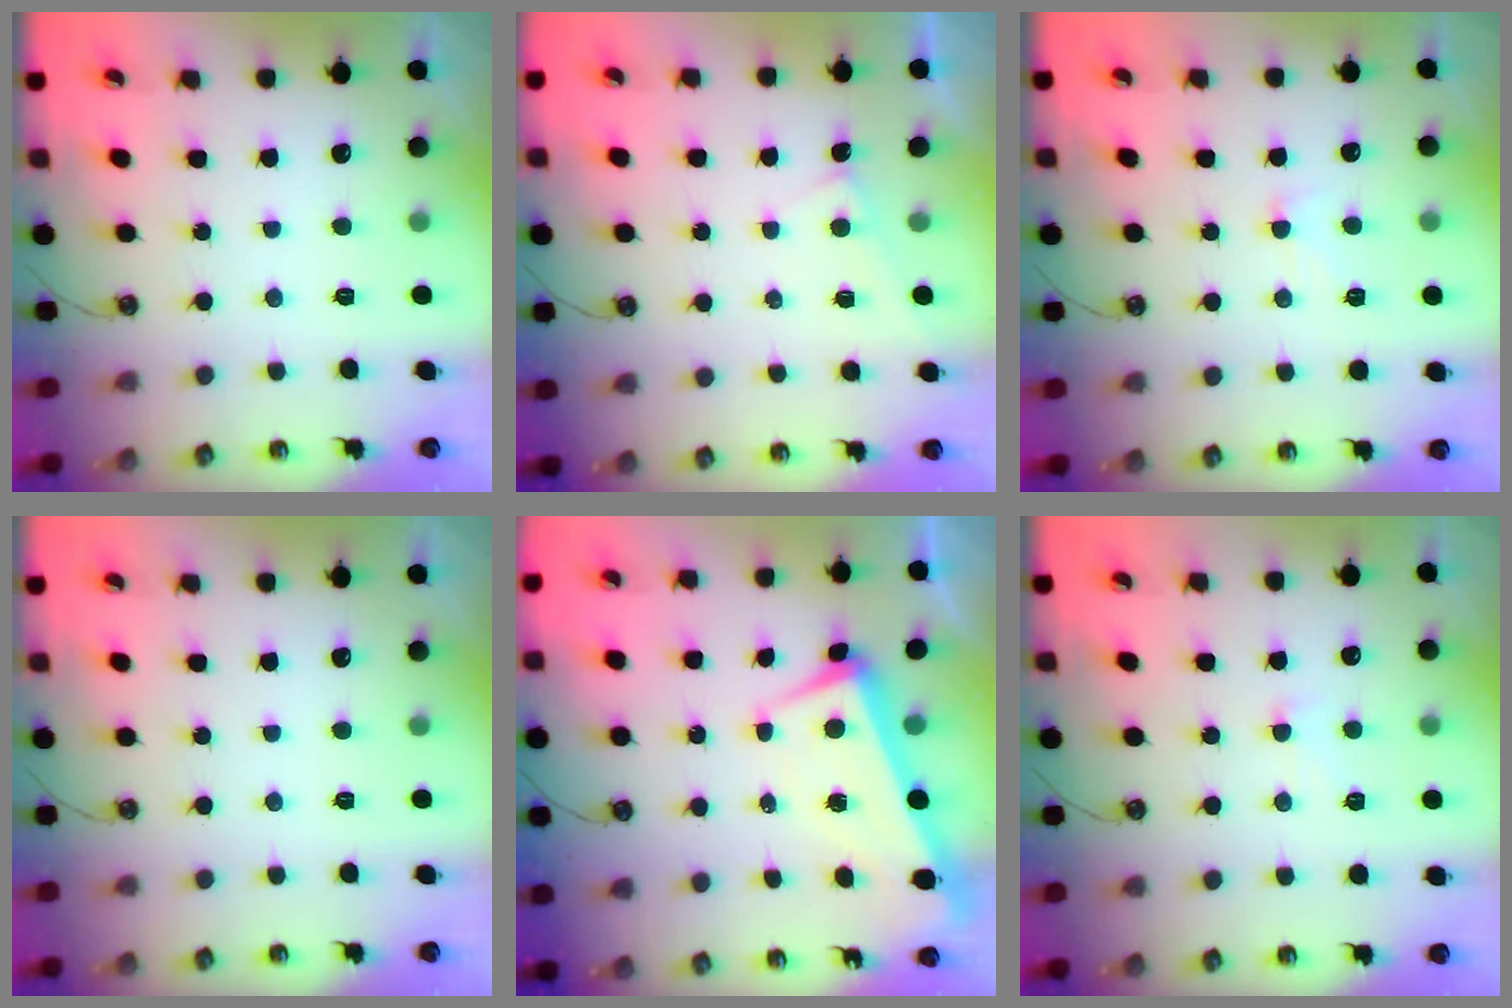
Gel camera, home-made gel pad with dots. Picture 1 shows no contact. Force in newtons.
{"total": 2.2, "press": 2.2, "slide": 0.2}
{"total": 1.8, "press": 1.7, "slide": 0.3}
{"total": 0.0}
{"total": 0.9, "press": 0.0, "slide": 0.9}
{"total": 0.6, "press": 0.4, "slide": 0.5}